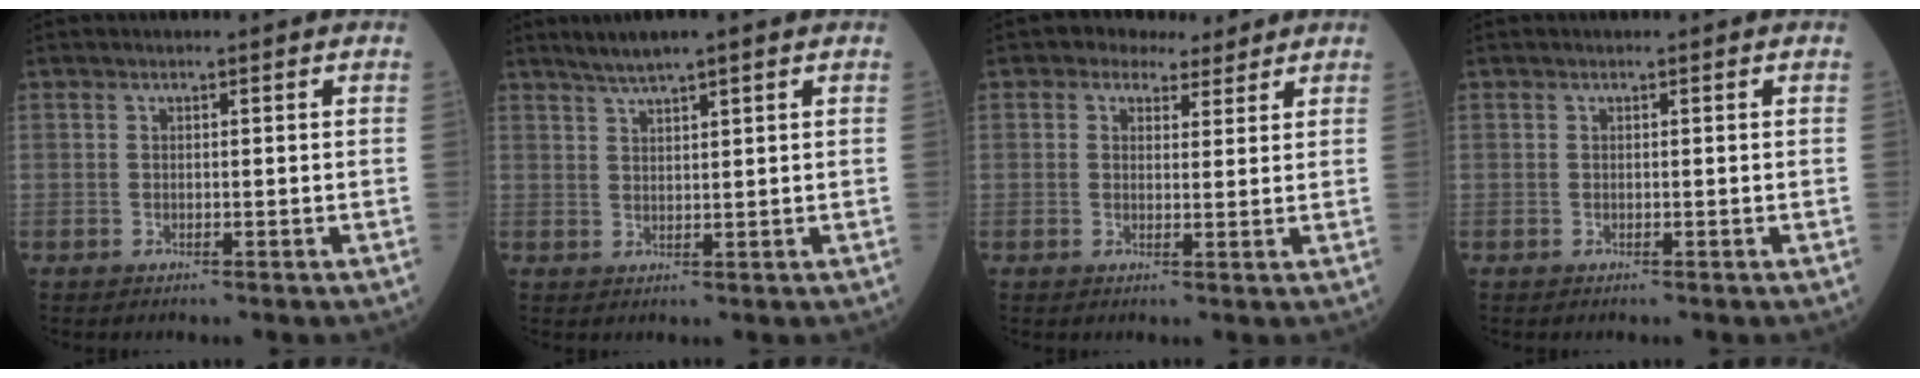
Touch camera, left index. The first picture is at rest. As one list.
[{"total": 4.5, "force": [3.5, 0.1, 2.9], "torque": [-0.059, 0.018, 0.065]}, {"total": 4.1, "force": [3.1, 2.5, 1.0], "torque": [-0.010, 0.016, 0.046]}, {"total": 0.0}]